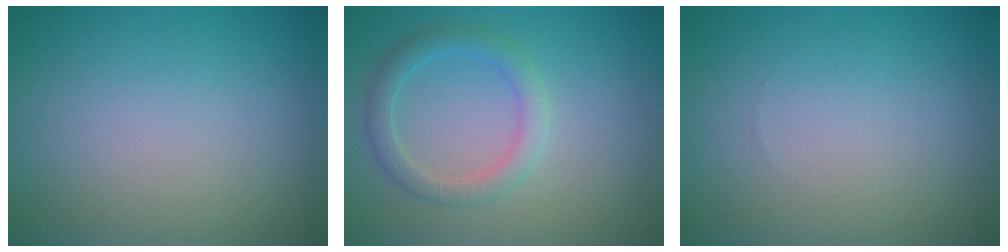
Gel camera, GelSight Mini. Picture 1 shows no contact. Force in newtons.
{"total": 2.4, "press": 2.4, "slide": 0.1}
{"total": 0.0}